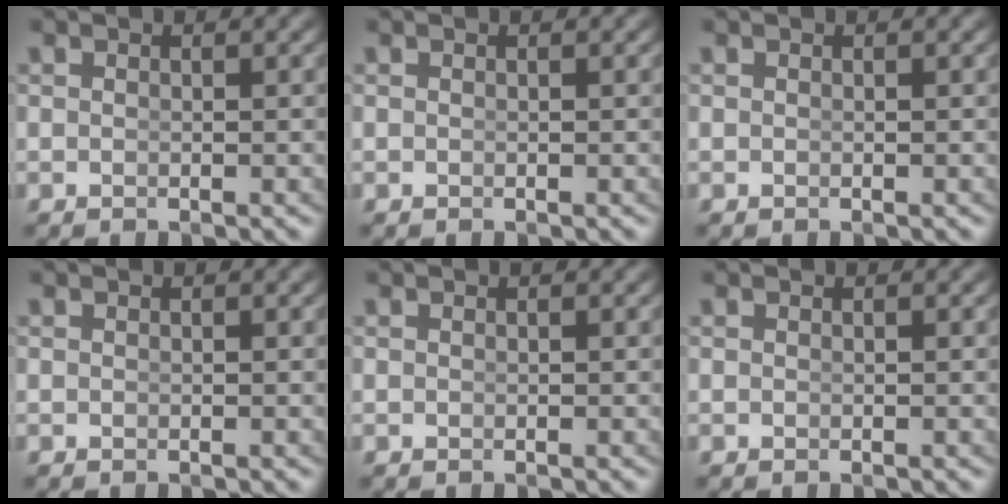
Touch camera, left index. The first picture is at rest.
{"total": 0.0}
{"total": 0.0}
{"total": 0.0}
{"total": 0.0}
{"total": 0.0}